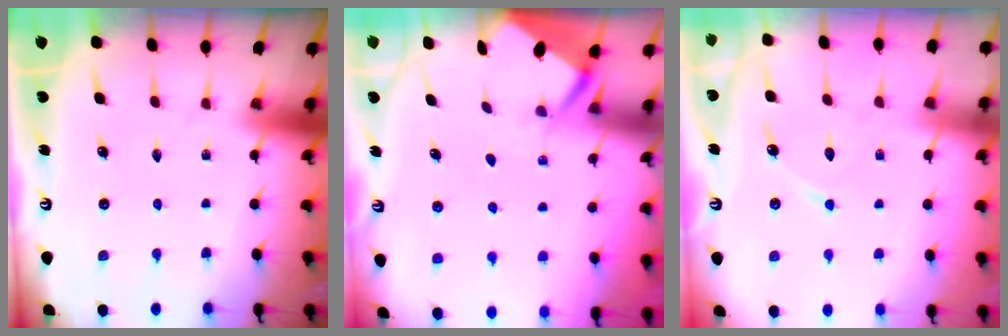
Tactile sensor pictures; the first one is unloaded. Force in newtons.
{"total": 2.7, "press": 2.7, "slide": 0.4}
{"total": 6.6, "press": 6.6, "slide": 0.7}